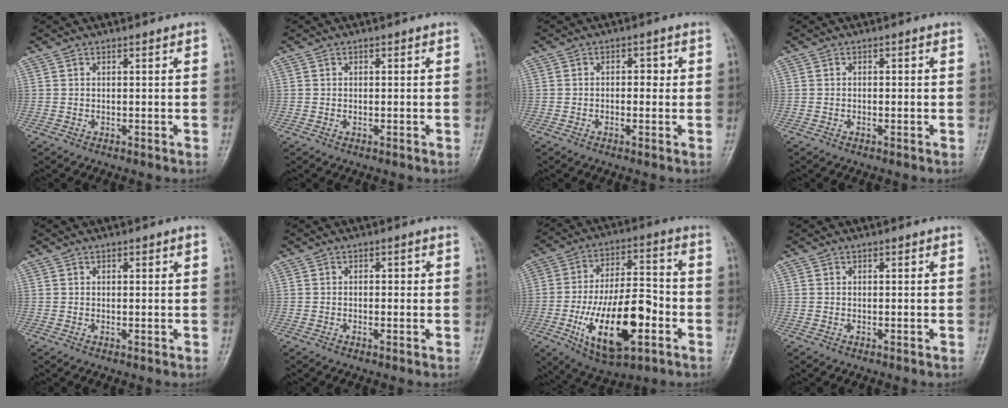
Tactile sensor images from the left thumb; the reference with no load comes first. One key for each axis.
{"total": 0.5, "fx": -0.1, "fy": 0.4, "fz": 0.4, "tx": -0.005, "ty": 0.003, "tz": -0.002}
{"total": 2.8, "fx": 0.1, "fy": 1.7, "fz": 2.2, "tx": -0.018, "ty": 0.010, "tz": -0.003}
{"total": 0.9, "fx": -0.3, "fy": 0.4, "fz": 0.7, "tx": -0.014, "ty": 0.009, "tz": -0.005}
{"total": 1.0, "fx": 0.3, "fy": 0.6, "fz": 0.8, "tx": -0.004, "ty": 0.001, "tz": 0.004}
{"total": 1.6, "fx": -0.1, "fy": 0.9, "fz": 1.3, "tx": -0.015, "ty": 0.009, "tz": -0.004}
{"total": 19.7, "fx": -6.2, "fy": 8.9, "fz": 16.5, "tx": -0.271, "ty": 0.026, "tz": -0.097}
{"total": 0.0}